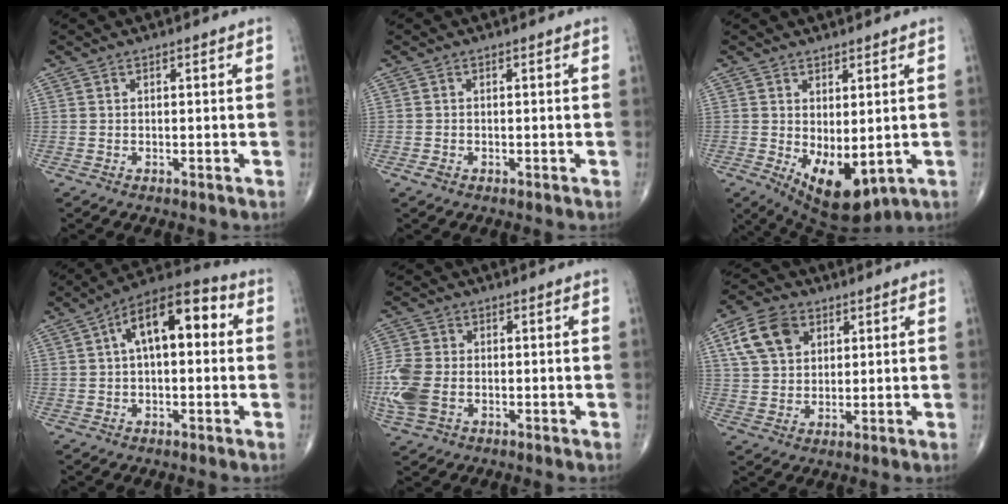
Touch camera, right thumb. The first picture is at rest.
{"total": 1.1, "force": [-0.6, 0.8, 0.3], "torque": [-0.004, 0.005, -0.014]}
{"total": 10.2, "force": [-1.5, 5.1, 8.7], "torque": [-0.124, -0.015, 0.002]}
{"total": 14.0, "force": [2.8, 6.7, 11.9], "torque": [-0.177, 0.040, 0.036]}
{"total": 9.3, "force": [-2.0, 6.3, 6.5], "torque": [-0.172, 0.002, -0.041]}
{"total": 10.0, "force": [4.0, 7.1, 5.8], "torque": [-0.091, -0.002, 0.073]}